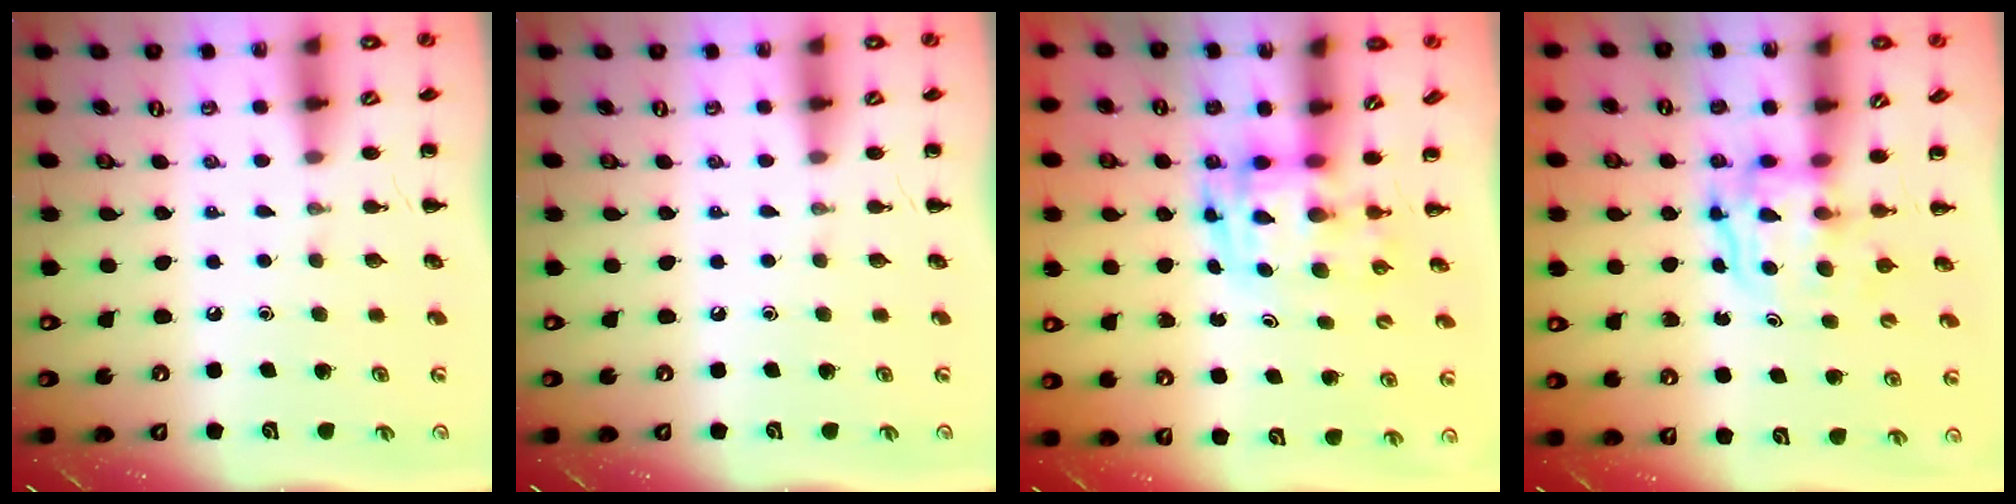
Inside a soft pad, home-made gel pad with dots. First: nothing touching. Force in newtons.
{"total": 0.0}
{"total": 3.5, "press": 3.5, "slide": 0.6}
{"total": 3.6, "press": 3.6, "slide": 0.3}